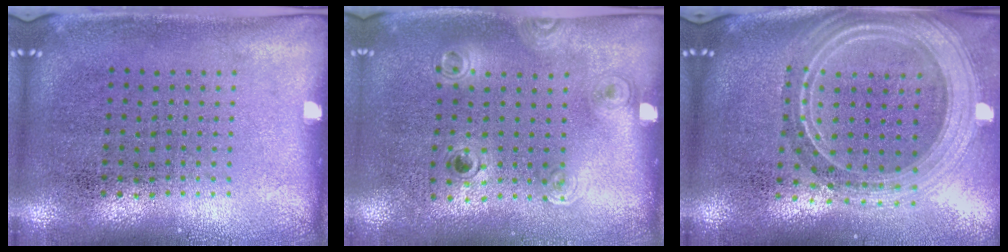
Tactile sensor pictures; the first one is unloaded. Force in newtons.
{"total": 1.1, "press": 0.8, "slide": 0.7}
{"total": 2.7, "press": 2.3, "slide": 1.4}